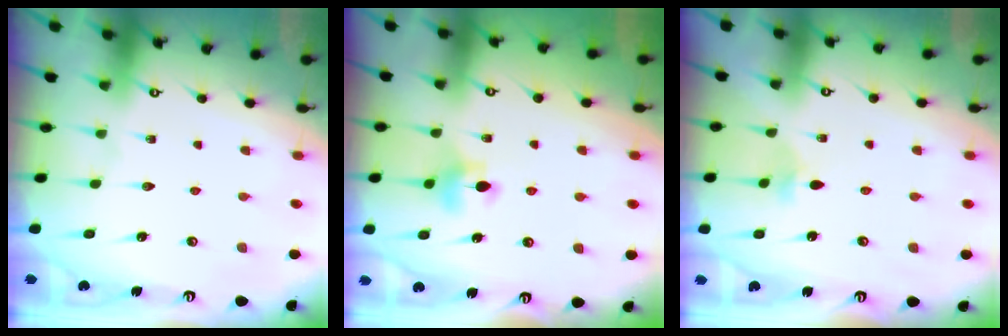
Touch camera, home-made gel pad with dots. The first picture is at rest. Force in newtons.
{"total": 6.5, "press": 6.4, "slide": 0.7}
{"total": 2.3, "press": 2.3, "slide": 0.4}